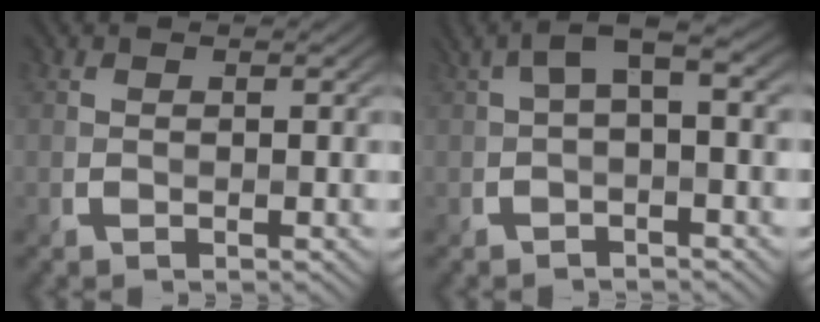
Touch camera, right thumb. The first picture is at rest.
{"total": 4.0, "force": [0.7, 1.3, 3.7], "torque": [-0.071, 0.013, 0.011]}